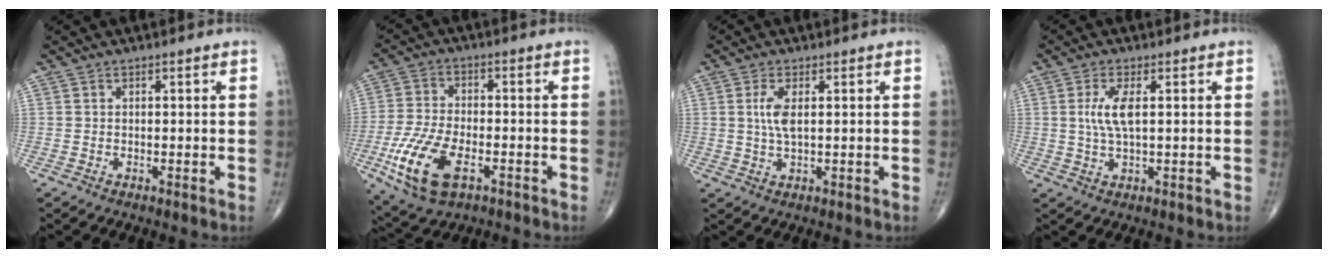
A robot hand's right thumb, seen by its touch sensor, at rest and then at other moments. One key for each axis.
{"total": 13.4, "fx": -5.2, "fy": 6.6, "fz": 10.4, "tx": -0.214, "ty": 0.004, "tz": -0.093}
{"total": 3.9, "fx": 0.8, "fy": 1.3, "fz": 3.6, "tx": -0.083, "ty": -0.001, "tz": 0.017}
{"total": 5.1, "fx": 0.9, "fy": 1.5, "fz": 4.8, "tx": -0.112, "ty": -0.003, "tz": 0.020}